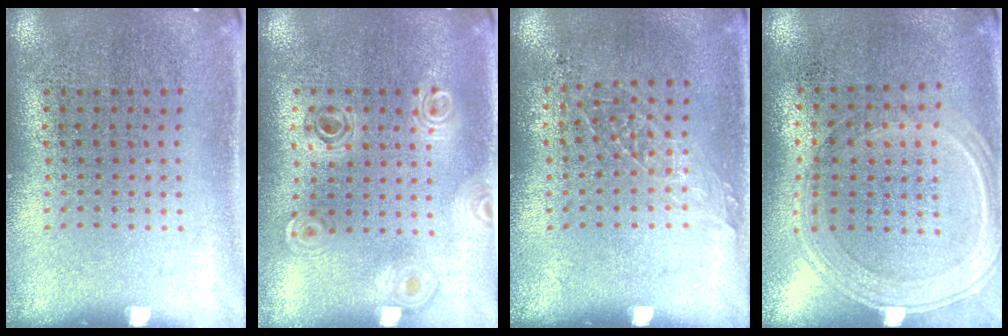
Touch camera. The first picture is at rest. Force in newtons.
{"total": 0.9, "press": 0.9, "slide": 0.1}
{"total": 0.9, "press": 0.8, "slide": 0.2}
{"total": 0.7, "press": 0.7, "slide": 0.2}